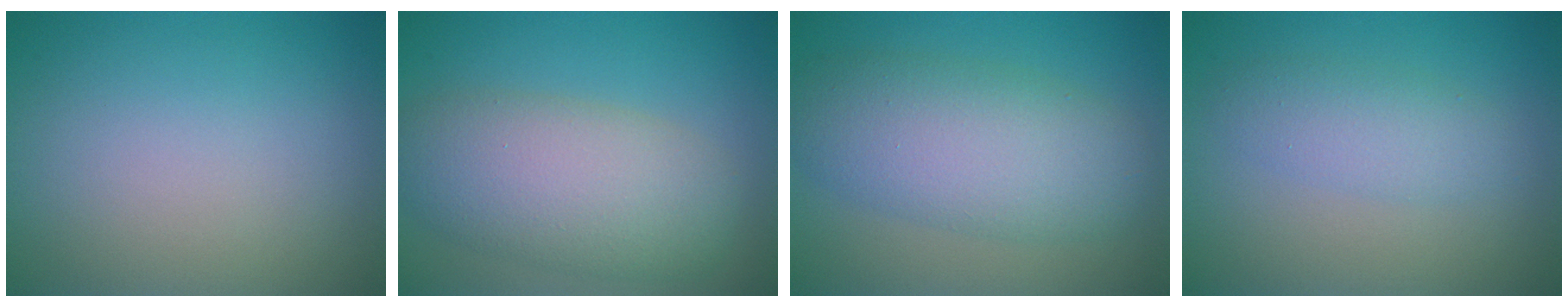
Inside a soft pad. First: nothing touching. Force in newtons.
{"total": 7.5, "press": 7.5, "slide": 0.4}
{"total": 7.3, "press": 7.3, "slide": 0.2}
{"total": 2.8, "press": 2.8, "slide": 0.1}